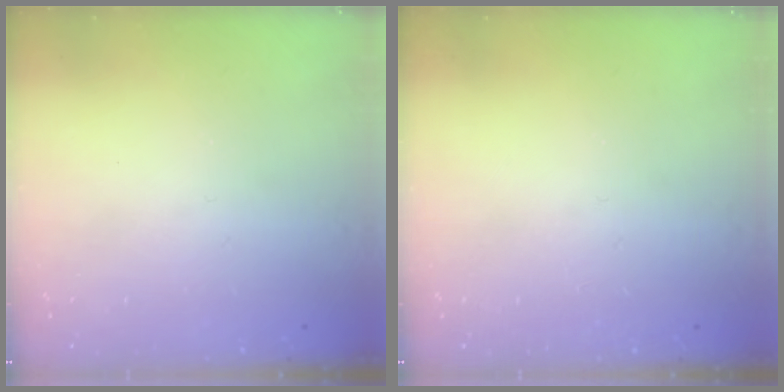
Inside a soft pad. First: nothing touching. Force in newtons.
{"total": 0.0}